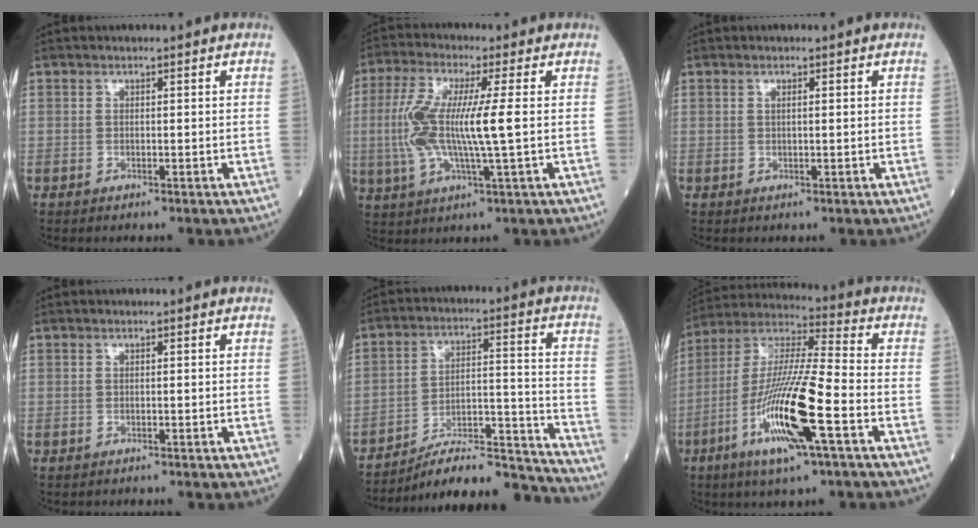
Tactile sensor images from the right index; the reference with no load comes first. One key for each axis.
{"total": 10.8, "fx": 0.2, "fy": 1.0, "fz": 10.8, "tx": -0.236, "ty": 0.005, "tz": 0.000}
{"total": 0.7, "fx": 0.3, "fy": 0.1, "fz": 0.6, "tx": -0.015, "ty": 0.000, "tz": 0.005}
{"total": 0.0}
{"total": 17.1, "fx": -16.6, "fy": 0.1, "fz": 3.9, "tx": -0.053, "ty": 0.039, "tz": -0.259}
{"total": 17.3, "fx": -6.4, "fy": 1.0, "fz": 16.1, "tx": -0.327, "ty": -0.018, "tz": -0.121}